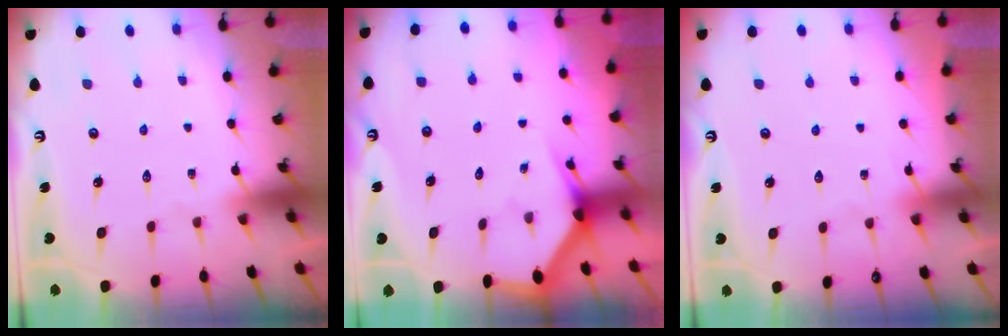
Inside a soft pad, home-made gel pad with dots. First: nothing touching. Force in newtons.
{"total": 3.1, "press": 3.1, "slide": 0.1}
{"total": 4.3, "press": 4.2, "slide": 0.6}